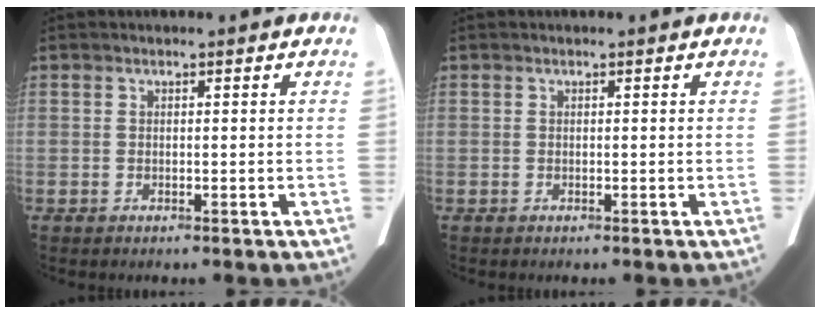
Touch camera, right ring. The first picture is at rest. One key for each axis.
{"total": 0.0}